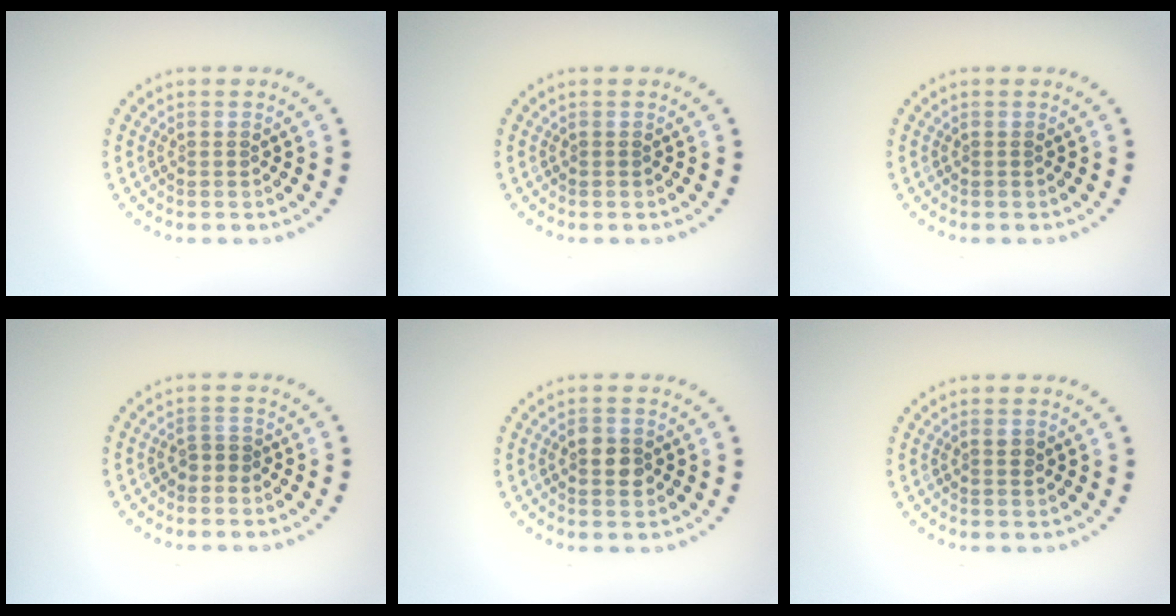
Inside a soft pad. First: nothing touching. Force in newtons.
{"total": 0.0}
{"total": 0.0}
{"total": 1.2, "press": 1.0, "slide": 0.7}
{"total": 2.5, "press": 2.5, "slide": 0.1}
{"total": 1.0, "press": 0.9, "slide": 0.4}